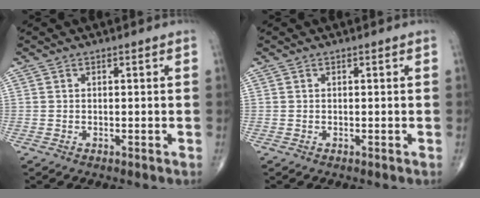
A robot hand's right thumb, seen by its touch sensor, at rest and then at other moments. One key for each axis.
{"total": 0.0}